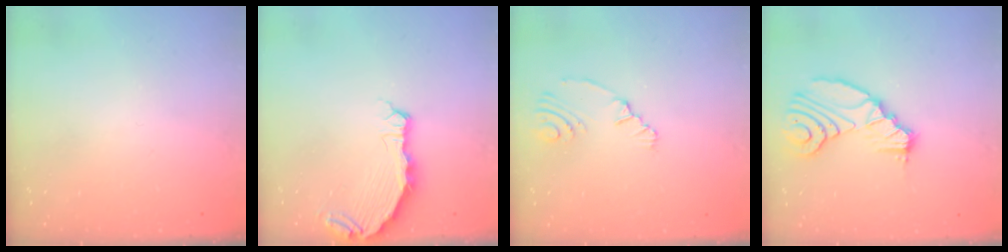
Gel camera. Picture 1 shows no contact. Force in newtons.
{"total": 6.6, "press": 5.3, "slide": 3.9}
{"total": 2.8, "press": 2.1, "slide": 1.9}
{"total": 13.6, "press": 12.8, "slide": 4.4}